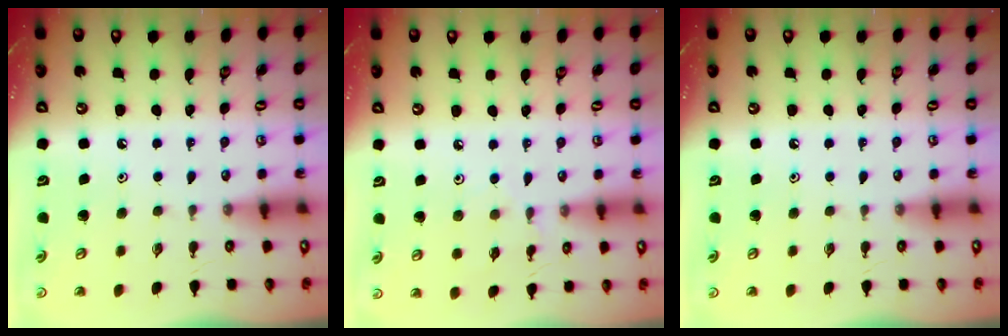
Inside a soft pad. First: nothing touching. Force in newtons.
{"total": 3.2, "press": 3.2, "slide": 0.4}
{"total": 0.0}